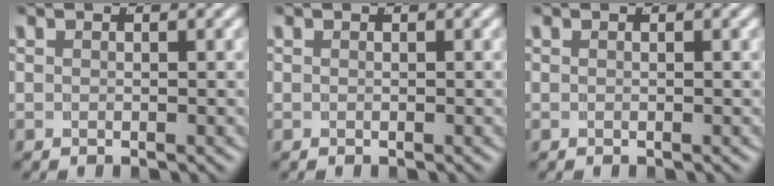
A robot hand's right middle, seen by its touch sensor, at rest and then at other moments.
{"total": 0.0}
{"total": 0.0}